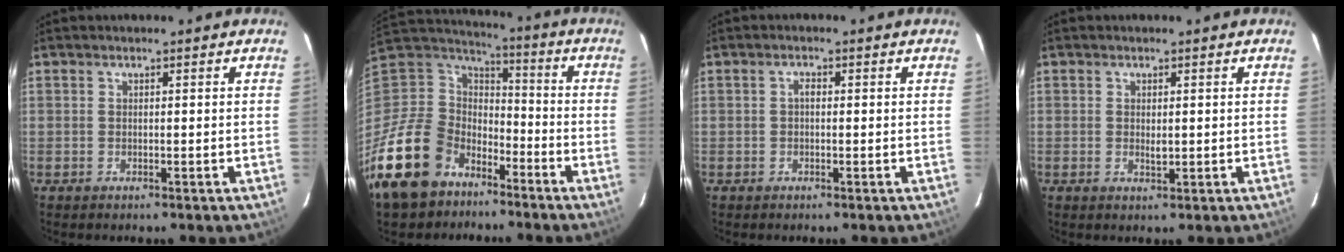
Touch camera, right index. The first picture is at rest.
{"total": 19.6, "force": [-13.0, 13.2, 6.4], "torque": [-0.175, 0.028, -0.211]}
{"total": 1.1, "force": [0.0, 0.7, 0.9], "torque": [-0.015, 0.006, -0.003]}
{"total": 1.5, "force": [0.1, 0.8, 1.3], "torque": [-0.023, -0.001, 0.003]}